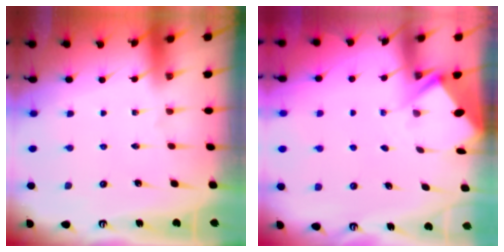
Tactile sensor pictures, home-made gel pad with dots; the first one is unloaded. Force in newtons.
{"total": 2.9, "press": 2.9, "slide": 0.3}